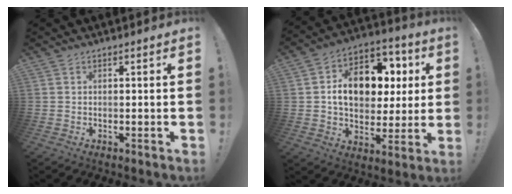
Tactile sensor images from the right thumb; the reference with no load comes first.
{"total": 16.0, "force": [2.7, 11.6, 10.7], "torque": [-0.152, 0.003, 0.055]}